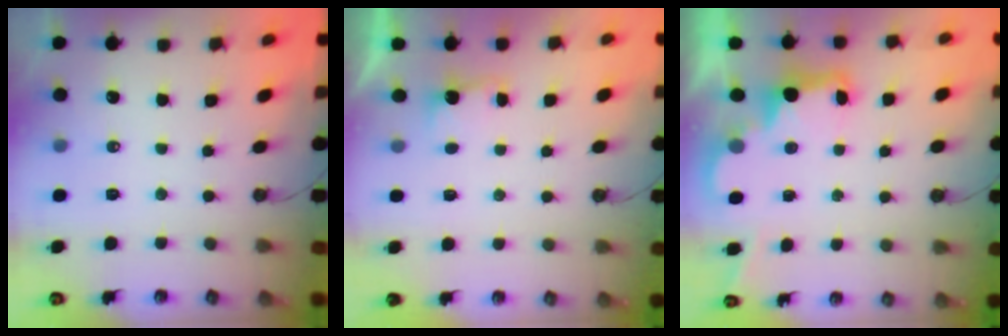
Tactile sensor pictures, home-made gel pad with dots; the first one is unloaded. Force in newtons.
{"total": 2.2, "press": 1.9, "slide": 1.0}
{"total": 3.0, "press": 3.0, "slide": 0.6}